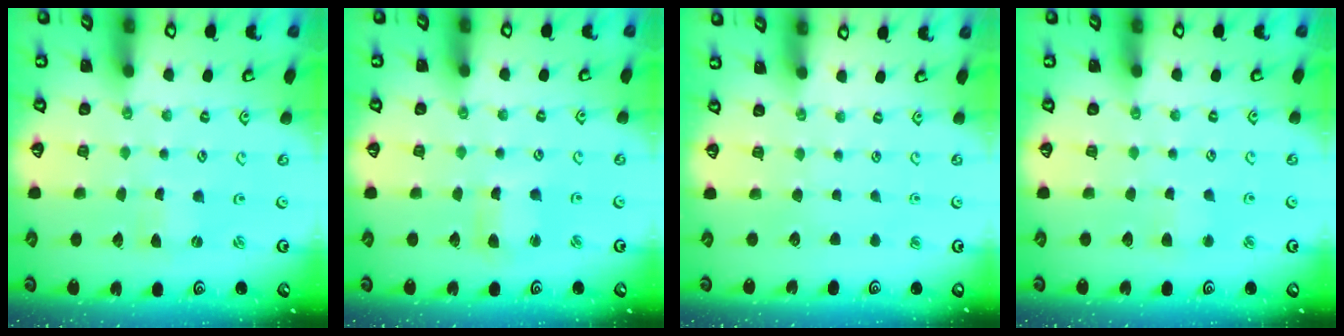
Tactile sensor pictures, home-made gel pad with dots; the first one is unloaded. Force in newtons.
{"total": 3.9, "press": 3.9, "slide": 0.4}
{"total": 0.0}
{"total": 2.4, "press": 2.3, "slide": 0.5}